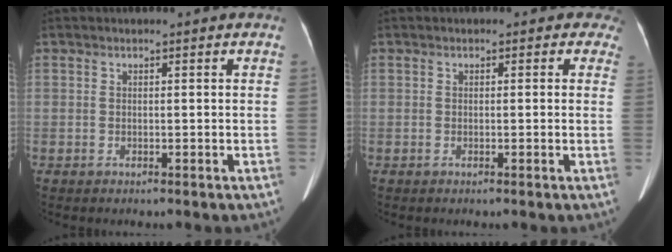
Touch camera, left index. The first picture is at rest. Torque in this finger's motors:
{"motor_torque": [1.07, -1.07, 0.09, 0.00]}